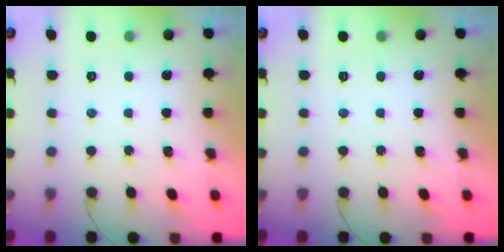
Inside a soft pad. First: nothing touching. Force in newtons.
{"total": 0.0}